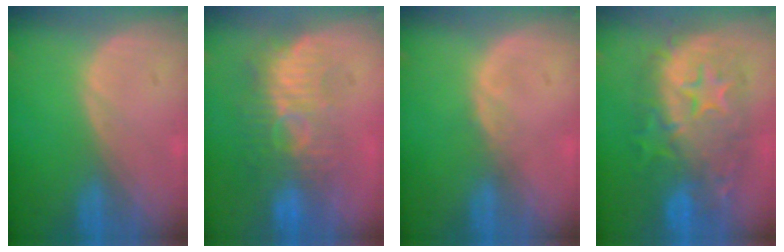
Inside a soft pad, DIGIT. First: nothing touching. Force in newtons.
{"total": 9.1, "press": 8.5, "slide": 3.3}
{"total": 0.9, "press": 0.9, "slide": 0.2}
{"total": 12.0, "press": 11.9, "slide": 1.2}